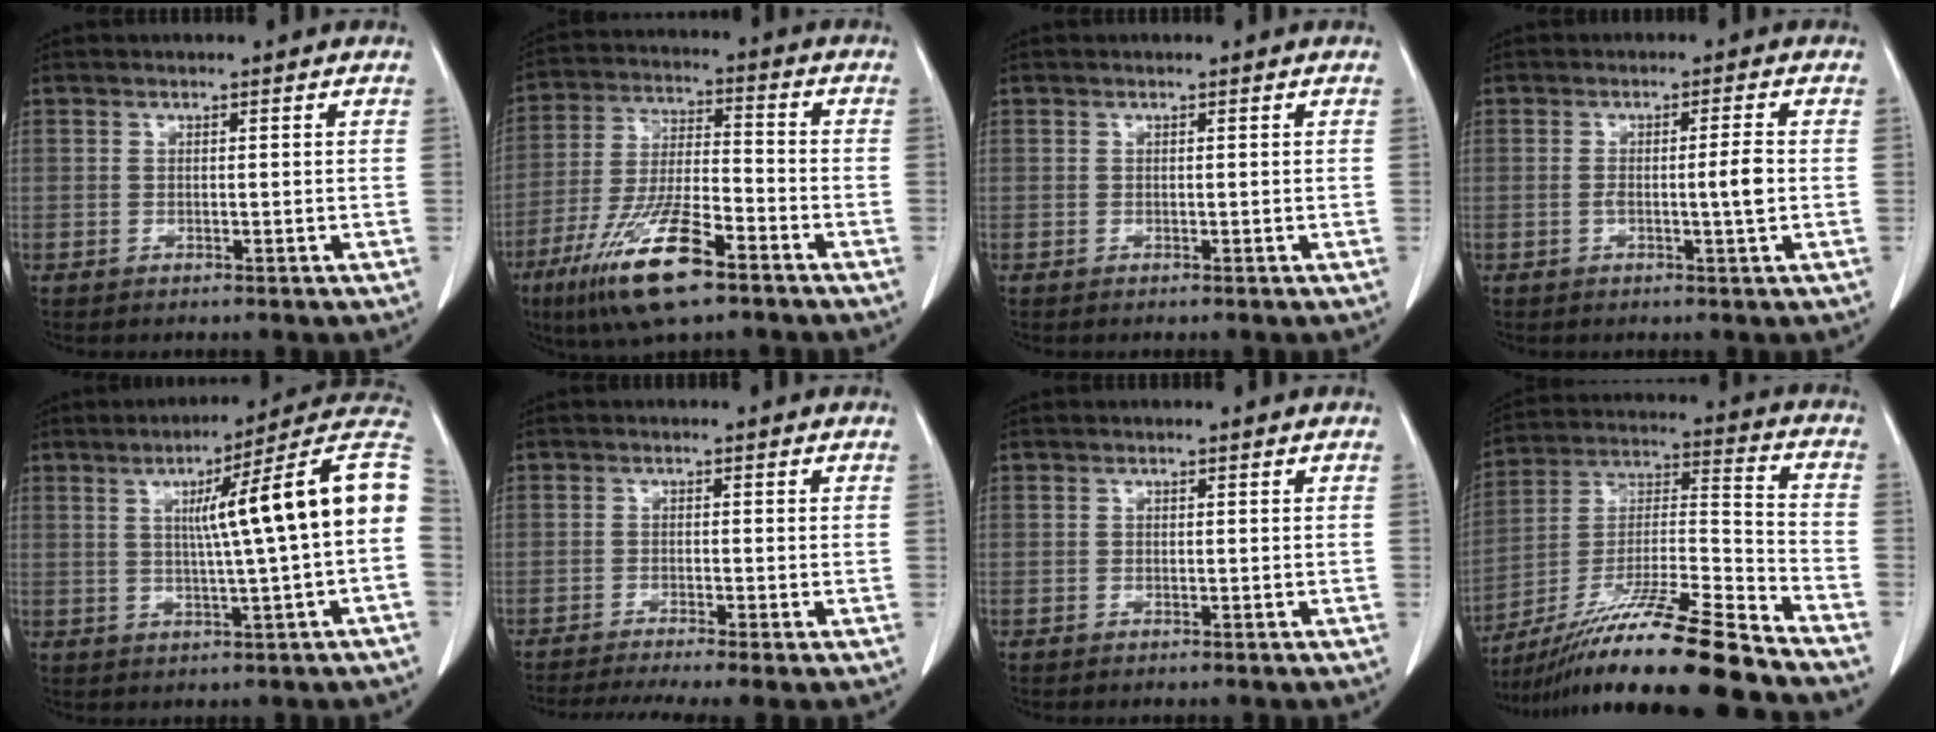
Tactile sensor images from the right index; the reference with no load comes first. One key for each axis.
{"total": 14.2, "fx": -8.4, "fy": 2.7, "fz": 11.1, "tx": -0.227, "ty": -0.021, "tz": -0.151}
{"total": 0.0}
{"total": 3.4, "fx": -0.5, "fy": -0.2, "fz": 3.4, "tx": -0.058, "ty": -0.001, "tz": -0.008}
{"total": 15.5, "fx": 1.8, "fy": -0.9, "fz": 15.4, "tx": -0.207, "ty": 0.028, "tz": 0.017}
{"total": 7.5, "fx": -5.8, "fy": 0.0, "fz": 4.7, "tx": -0.072, "ty": -0.011, "tz": -0.093}
{"total": 0.0}
{"total": 21.4, "fx": -17.2, "fy": -0.6, "fz": 12.8, "tx": -0.228, "ty": -0.017, "tz": -0.309}